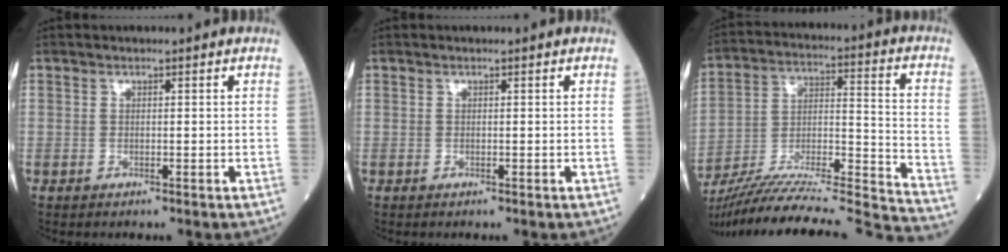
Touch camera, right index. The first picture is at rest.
{"total": 0.0}
{"total": 30.3, "force": [-28.3, -0.9, 10.6], "torque": [-0.145, -0.027, -0.425]}